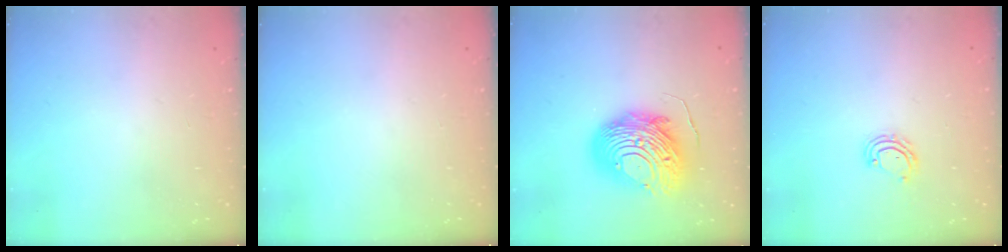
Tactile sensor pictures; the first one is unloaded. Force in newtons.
{"total": 0.0}
{"total": 14.7, "press": 14.7, "slide": 1.1}
{"total": 5.0, "press": 4.9, "slide": 0.3}